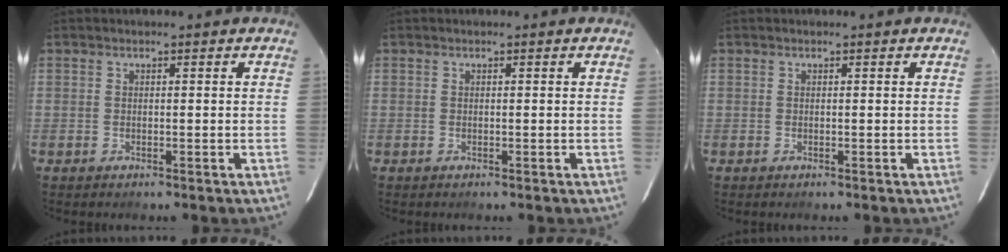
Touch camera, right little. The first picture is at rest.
{"total": 0.0}
{"total": 0.0}